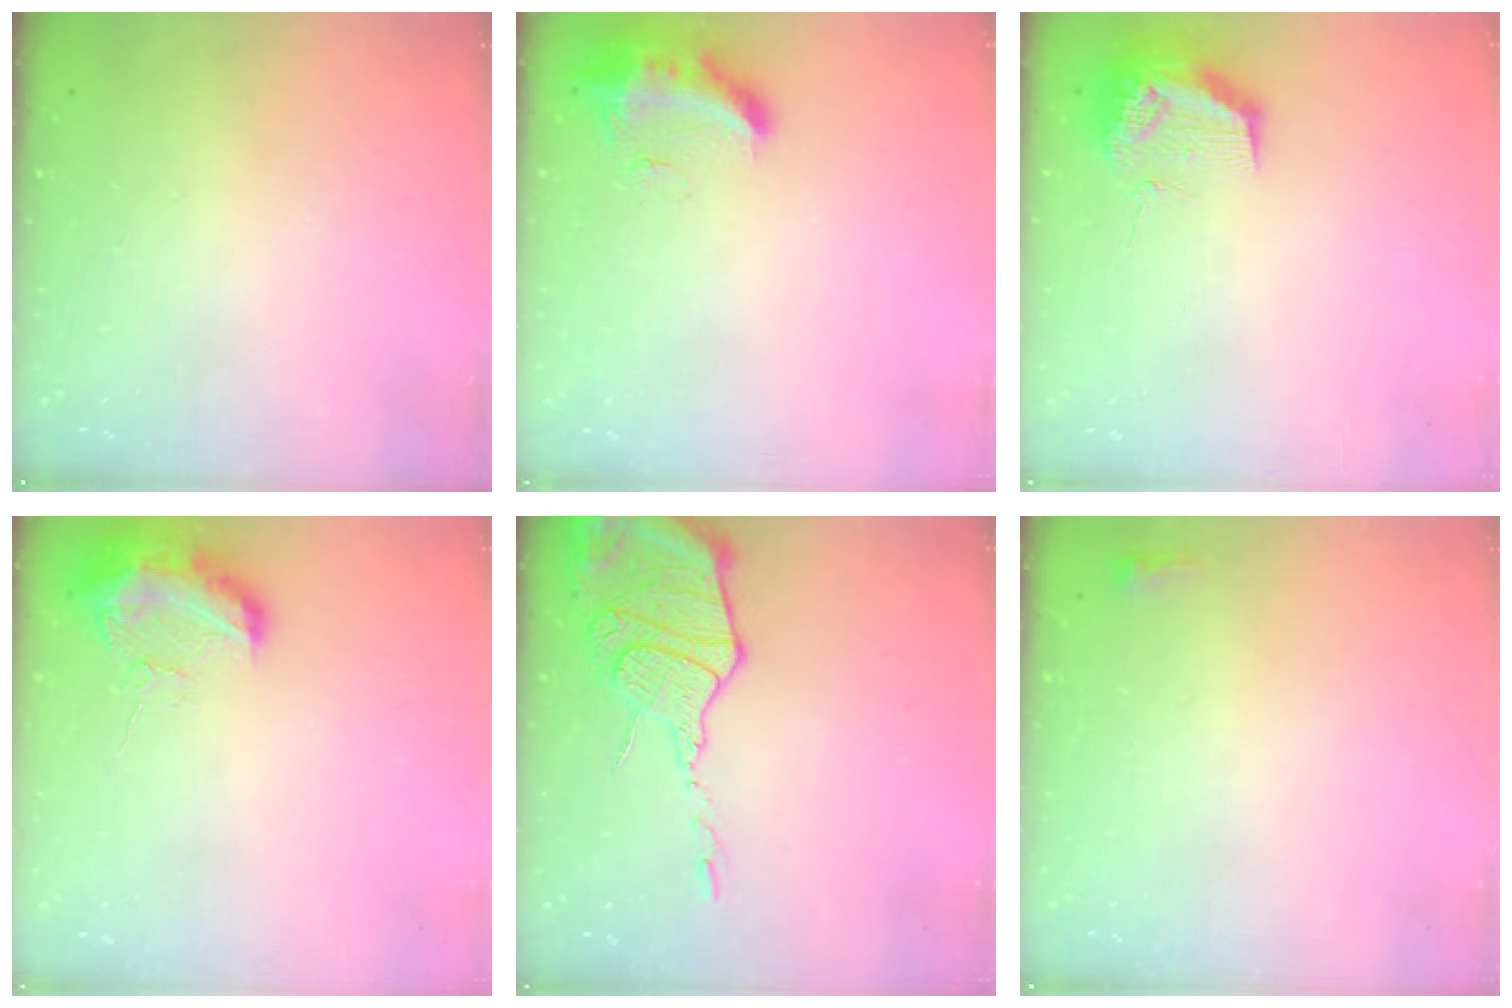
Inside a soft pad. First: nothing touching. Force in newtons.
{"total": 9.5, "press": 9.4, "slide": 1.2}
{"total": 11.1, "press": 11.1, "slide": 0.8}
{"total": 10.0, "press": 10.0, "slide": 0.8}
{"total": 16.4, "press": 16.3, "slide": 1.7}
{"total": 2.4, "press": 2.4, "slide": 0.6}